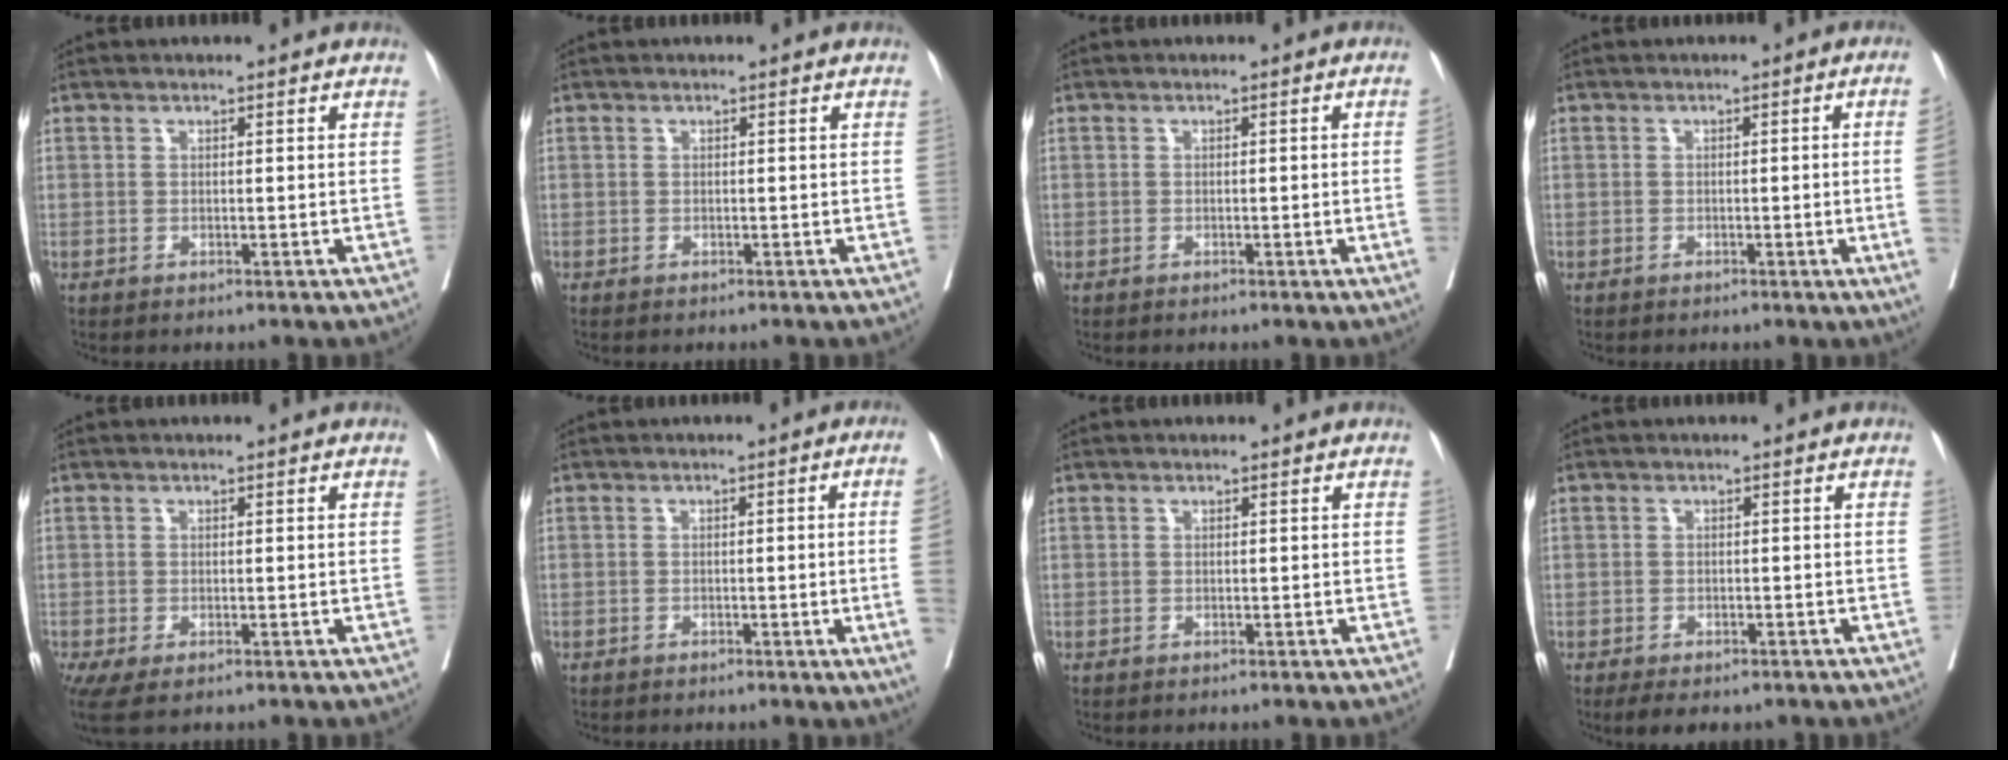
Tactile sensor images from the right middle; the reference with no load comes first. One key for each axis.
{"total": 0.6, "fx": -0.5, "fy": 0.1, "fz": 0.2, "tx": -0.003, "ty": -0.002, "tz": -0.010}
{"total": 1.8, "fx": -0.4, "fy": -0.4, "fz": 1.7, "tx": -0.025, "ty": 0.002, "tz": -0.005}
{"total": 4.3, "fx": -0.9, "fy": -1.3, "fz": 4.0, "tx": -0.046, "ty": -0.004, "tz": -0.012}
{"total": 5.3, "fx": -3.1, "fy": 2.1, "fz": 3.8, "tx": -0.074, "ty": -0.018, "tz": -0.050}
{"total": 5.5, "fx": -1.1, "fy": -1.5, "fz": 5.2, "tx": -0.059, "ty": -0.006, "tz": -0.015}
{"total": 0.0}
{"total": 4.6, "fx": -3.5, "fy": 2.2, "fz": 2.1, "tx": -0.022, "ty": -0.005, "tz": -0.048}